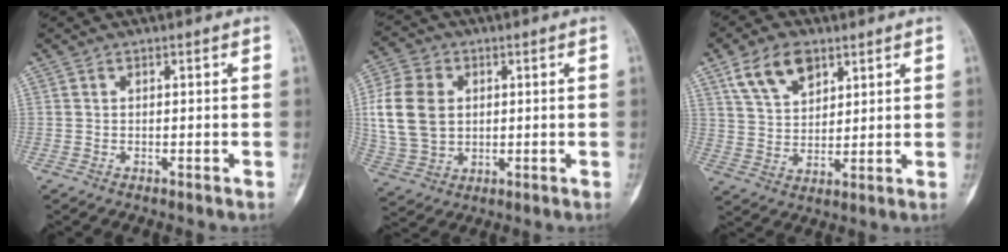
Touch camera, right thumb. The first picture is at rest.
{"total": 12.8, "force": [1.8, 9.7, 8.1], "torque": [-0.158, 0.003, 0.040]}
{"total": 9.6, "force": [5.6, 5.5, 5.6], "torque": [-0.085, -0.018, 0.108]}